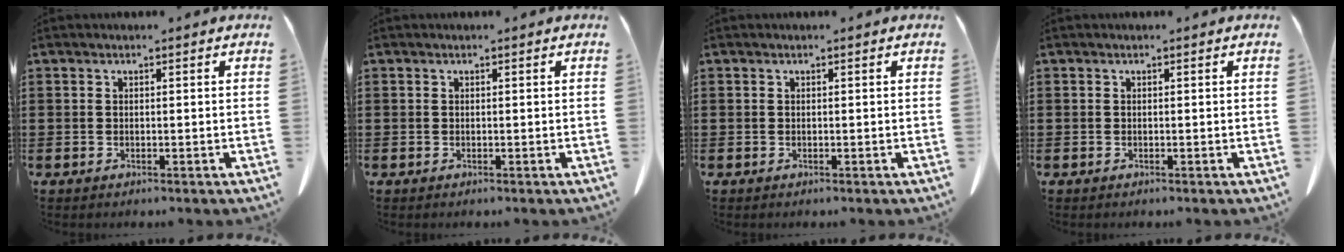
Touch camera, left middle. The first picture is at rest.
{"total": 0.0}
{"total": 0.0}
{"total": 0.0}